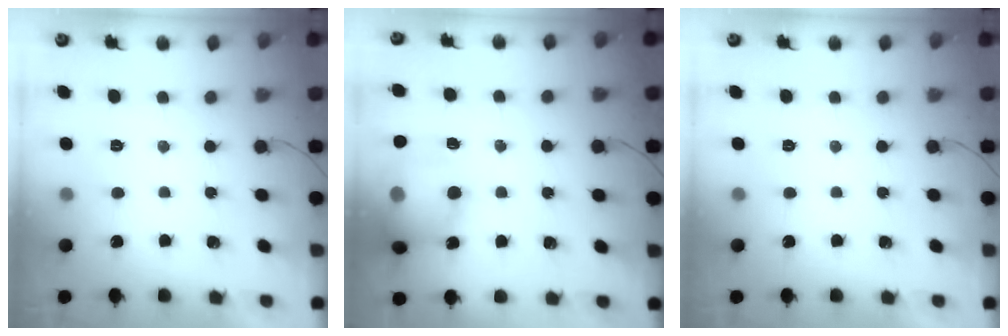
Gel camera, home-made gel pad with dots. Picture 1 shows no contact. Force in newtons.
{"total": 13.8, "press": 13.6, "slide": 2.1}
{"total": 0.0}